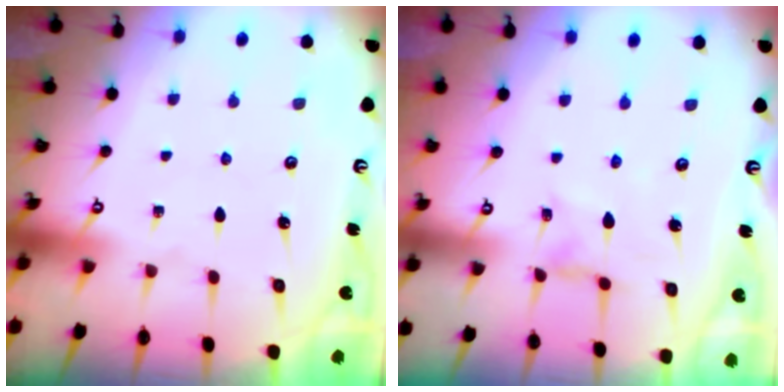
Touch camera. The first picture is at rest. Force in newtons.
{"total": 0.6, "press": 0.5, "slide": 0.3}